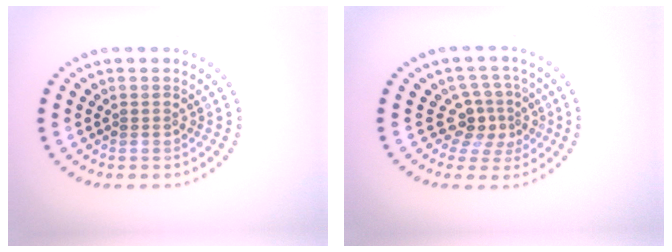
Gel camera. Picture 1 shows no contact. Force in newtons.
{"total": 3.1, "press": 2.3, "slide": 2.0}